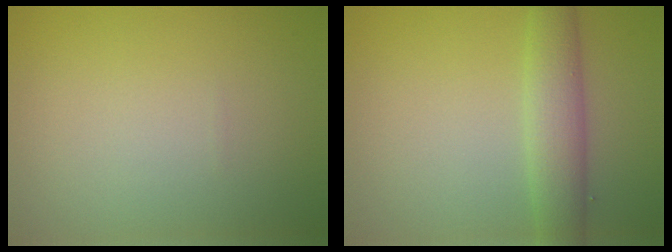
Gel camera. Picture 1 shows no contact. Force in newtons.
{"total": 3.8, "press": 3.8, "slide": 0.1}